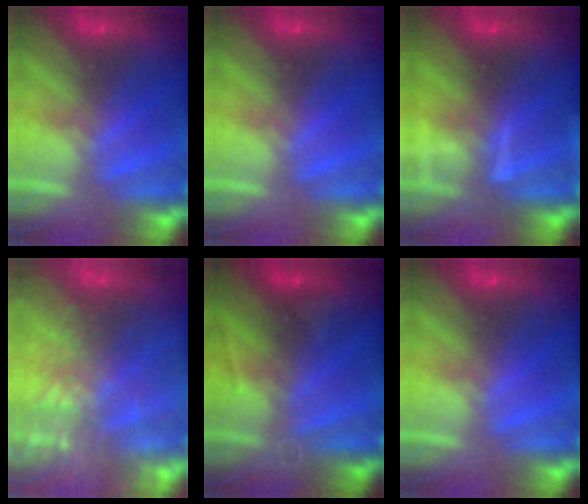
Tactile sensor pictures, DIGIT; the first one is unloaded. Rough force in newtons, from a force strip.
{"total": 0.0}
{"total": 7.0}
{"total": 13.7}
{"total": 2.8}
{"total": 0.0}